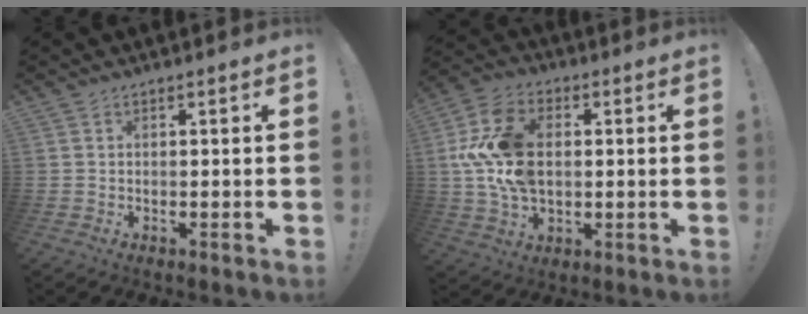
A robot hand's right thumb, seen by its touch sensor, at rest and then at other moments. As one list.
[{"total": 18.6, "force": [2.2, 13.1, 13.1], "torque": [-0.255, 0.003, 0.044]}]